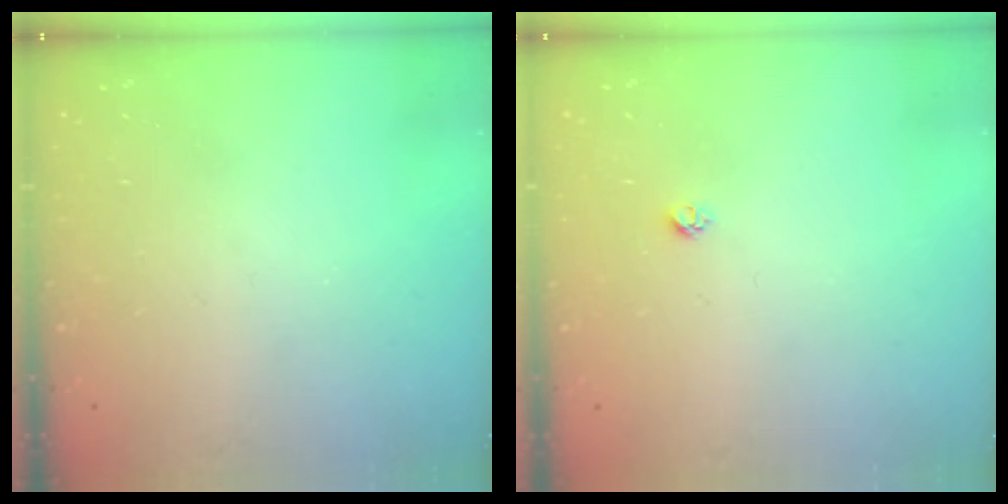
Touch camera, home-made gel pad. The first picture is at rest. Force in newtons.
{"total": 3.6, "press": 3.6, "slide": 0.3}